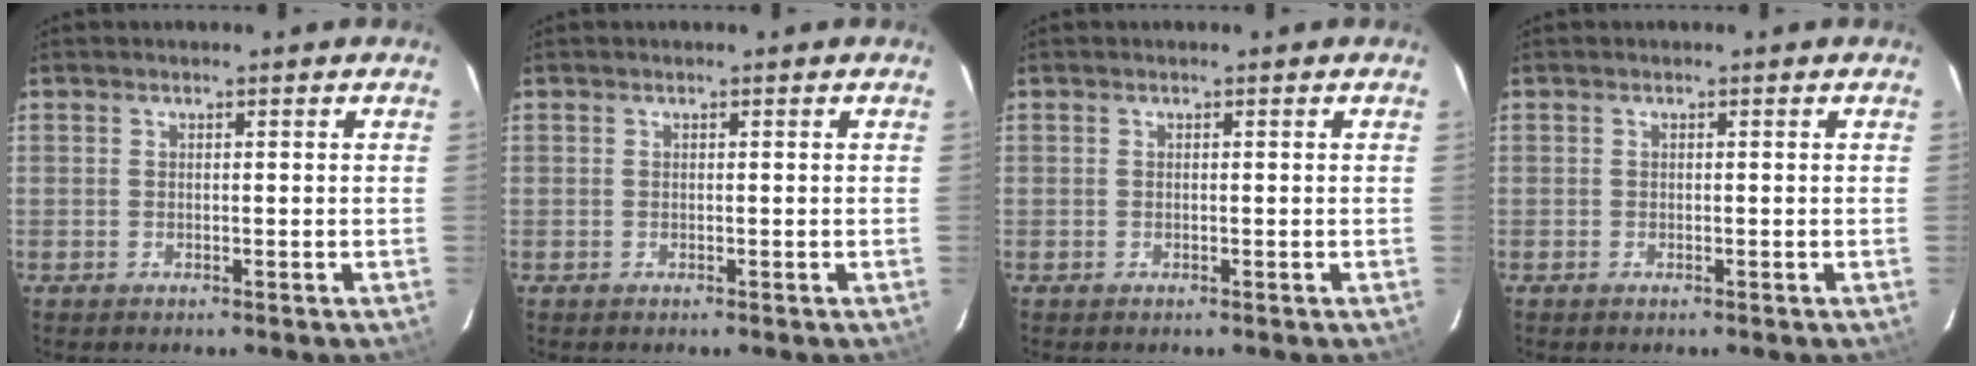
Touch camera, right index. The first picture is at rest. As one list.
[{"total": 0.0}, {"total": 0.0}, {"total": 0.0}]